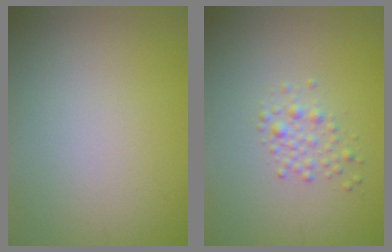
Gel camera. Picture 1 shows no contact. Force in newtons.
{"total": 2.2, "press": 2.2, "slide": 0.1}